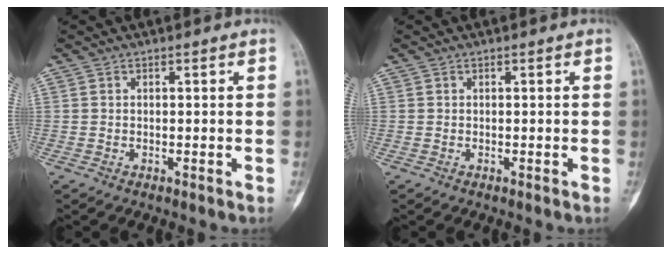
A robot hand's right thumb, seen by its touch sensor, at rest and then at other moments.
{"total": 0.0}